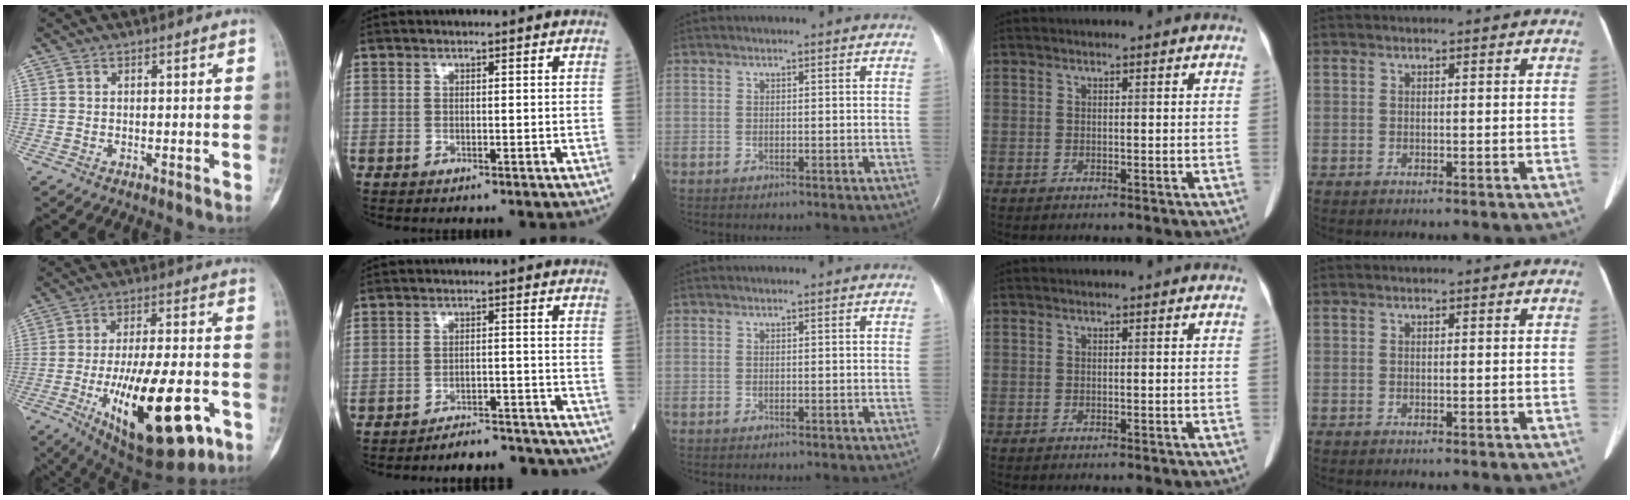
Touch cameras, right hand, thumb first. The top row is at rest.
{"thumb": {"total": 23.7, "force": [-8.5, 8.9, 20.2], "torque": [-0.318, 0.012, -0.114]}, "index": {"total": 11.6, "force": [-11.3, 1.5, 1.9], "torque": [-0.003, 0.018, -0.139]}}